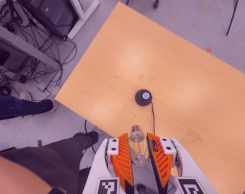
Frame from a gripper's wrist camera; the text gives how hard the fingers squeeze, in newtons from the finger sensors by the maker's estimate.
{"total": 11.4, "left": 11.7, "right": 11.1}